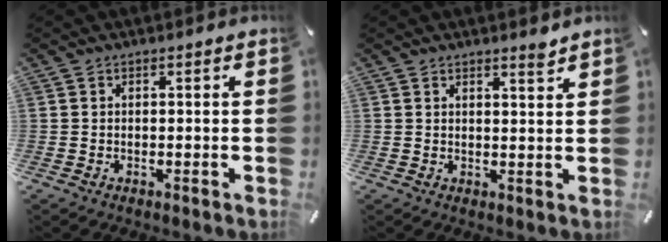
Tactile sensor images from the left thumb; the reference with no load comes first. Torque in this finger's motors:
{"motor_torque": [0.25, -0.36, 0.13, 0.02, -0.02]}